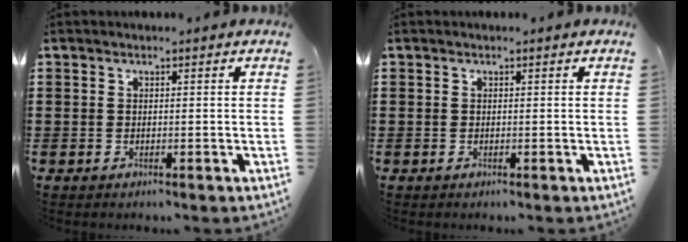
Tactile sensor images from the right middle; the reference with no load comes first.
{"total": 0.0}